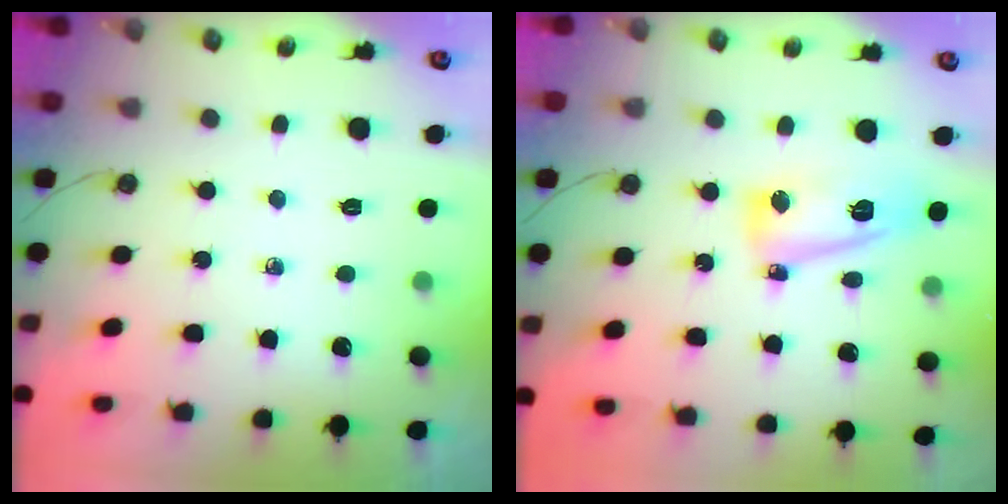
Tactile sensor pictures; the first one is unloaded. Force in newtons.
{"total": 12.9, "press": 12.8, "slide": 1.2}